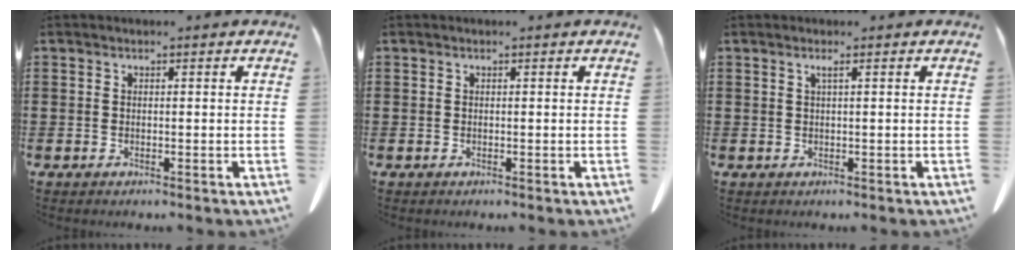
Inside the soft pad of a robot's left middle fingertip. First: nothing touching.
{"total": 0.0}
{"total": 1.0, "force": [0.4, -0.1, 0.9], "torque": [-0.018, -0.004, 0.008]}